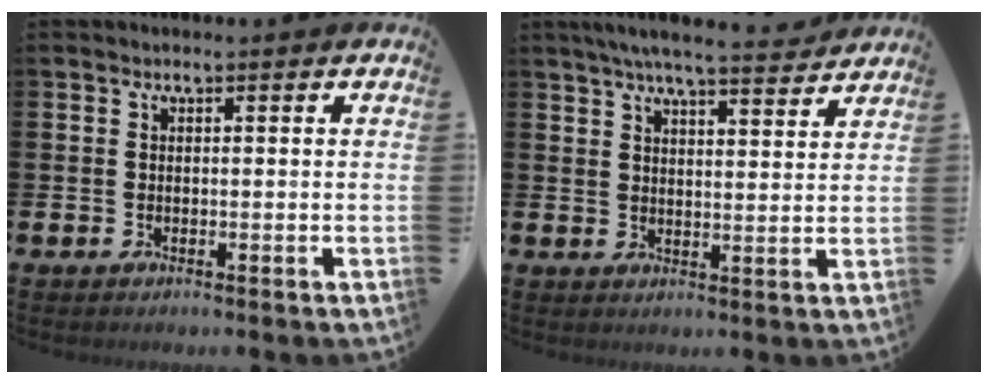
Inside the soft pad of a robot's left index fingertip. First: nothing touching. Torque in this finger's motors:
{"motor_torque": [1.02, -1.11, 0.60, 0.21]}